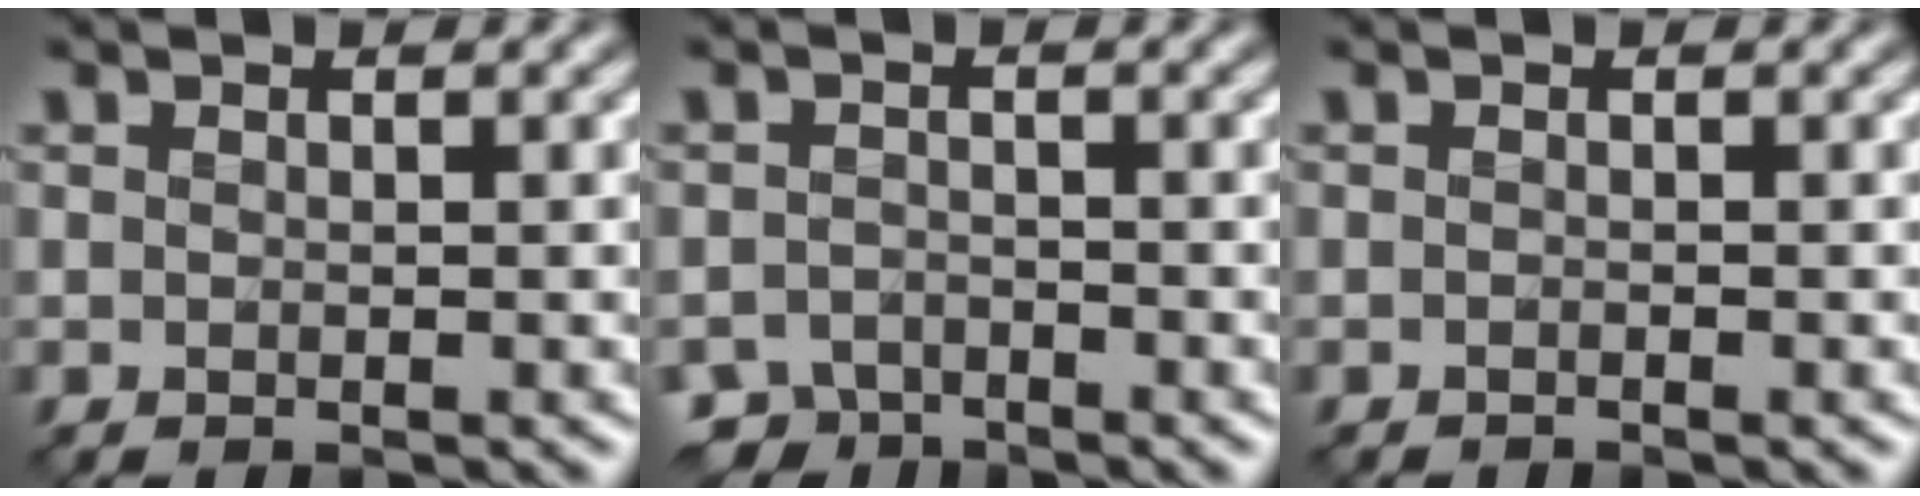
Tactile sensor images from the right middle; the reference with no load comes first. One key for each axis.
{"total": 2.2, "fx": -2.0, "fy": 1.0, "fz": -0.2, "tx": 0.009, "ty": 0.005, "tz": -0.042}
{"total": 0.0}